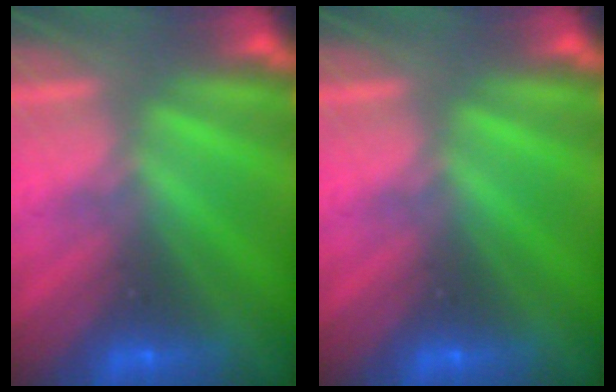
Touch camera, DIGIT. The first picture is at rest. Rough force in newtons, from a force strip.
{"total": 0.0}